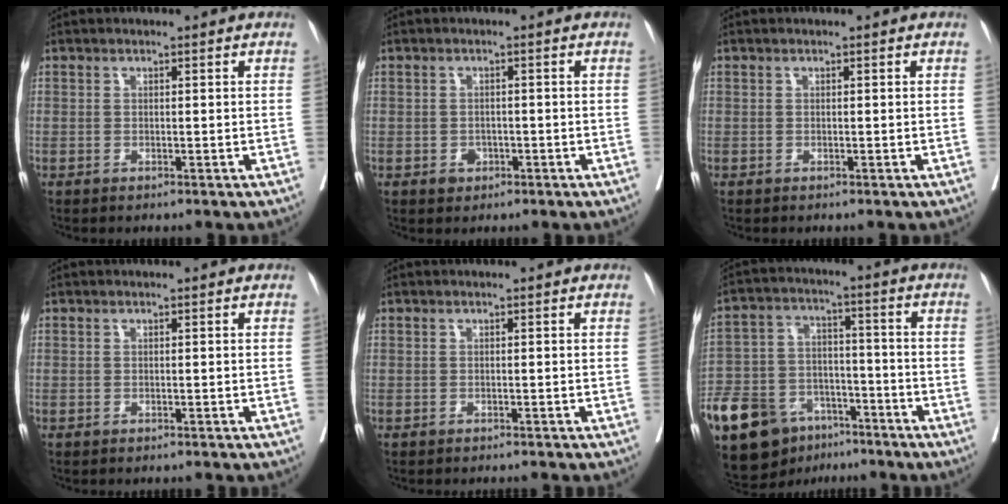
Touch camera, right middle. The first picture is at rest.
{"total": 2.0, "force": [-0.9, 1.6, 0.8], "torque": [-0.008, 0.004, -0.009]}
{"total": 0.0}
{"total": 2.4, "force": [-2.3, 0.4, 0.7], "torque": [-0.010, -0.002, -0.030]}
{"total": 3.7, "force": [-3.6, 0.1, 1.0], "torque": [-0.008, -0.009, -0.045]}
{"total": 23.3, "force": [-15.2, 13.2, 11.8], "torque": [-0.322, -0.004, -0.260]}